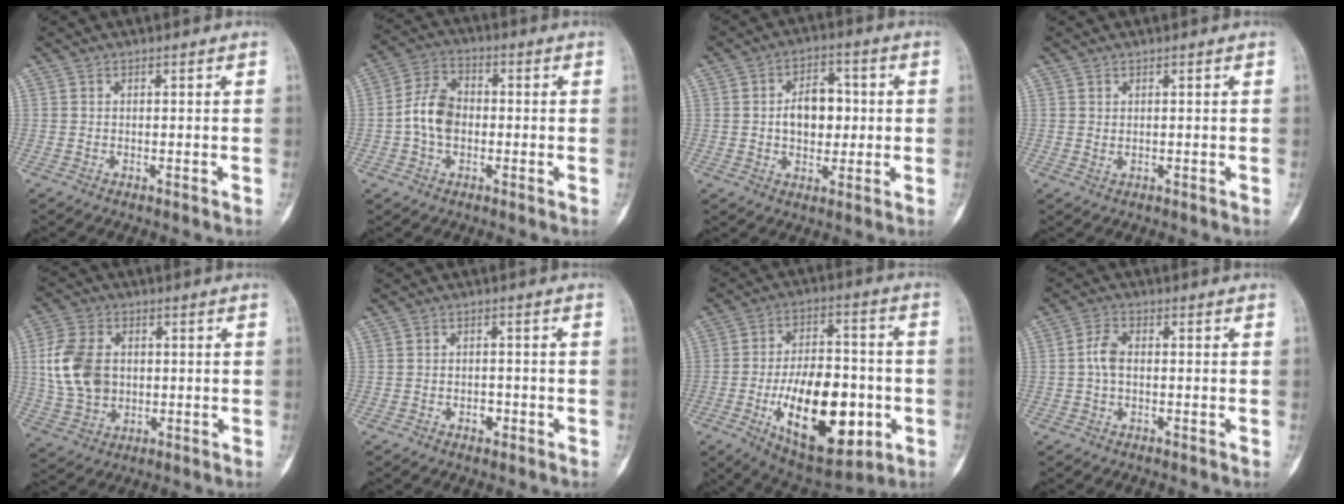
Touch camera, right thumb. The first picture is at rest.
{"total": 8.2, "force": [-1.0, 5.8, 5.7], "torque": [-0.097, 0.023, -0.028]}
{"total": 9.1, "force": [0.4, 6.1, 6.7], "torque": [-0.068, 0.012, 0.003]}
{"total": 0.6, "force": [0.3, 0.3, 0.4], "torque": [-0.005, 0.001, 0.006]}
{"total": 11.9, "force": [1.0, 8.7, 8.1], "torque": [-0.149, 0.004, 0.023]}
{"total": 2.3, "force": [-1.1, 1.6, 1.3], "torque": [-0.009, 0.009, -0.015]}
{"total": 22.4, "force": [-6.0, 11.4, 18.4], "torque": [-0.258, 0.020, -0.076]}
{"total": 3.5, "force": [-0.3, 2.0, 2.9], "torque": [-0.060, 0.011, -0.012]}